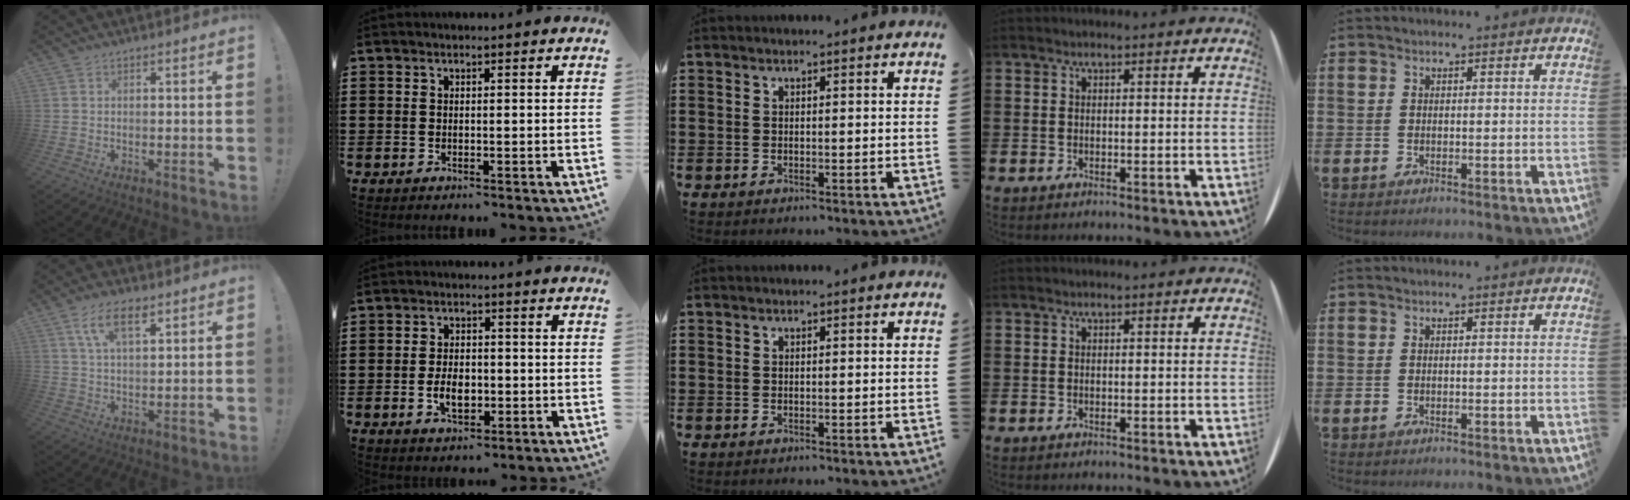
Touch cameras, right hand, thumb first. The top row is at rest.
{"thumb": {"total": 8.7, "force": [4.6, 3.6, 6.4], "torque": [-0.111, -0.007, 0.084]}, "index": {"total": 4.5, "force": [-1.0, 2.7, 3.5], "torque": [-0.063, 0.001, -0.021]}}